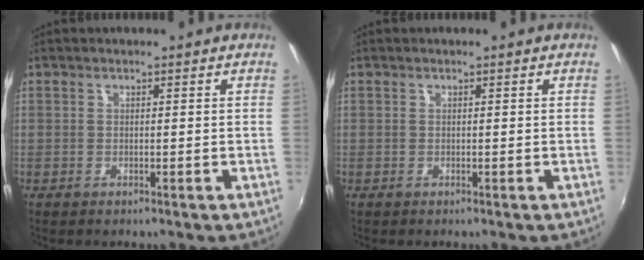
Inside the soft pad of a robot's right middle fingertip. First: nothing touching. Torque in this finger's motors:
{"motor_torque": [0.00, 0.00, 0.00, 0.00]}